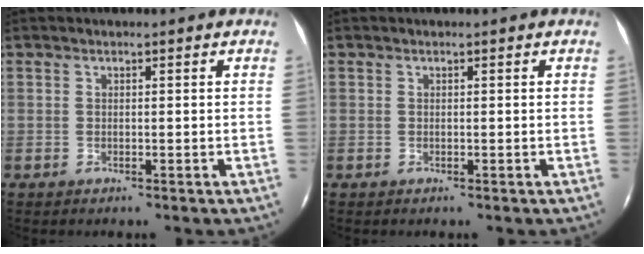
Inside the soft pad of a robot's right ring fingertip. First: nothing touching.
{"total": 0.0}